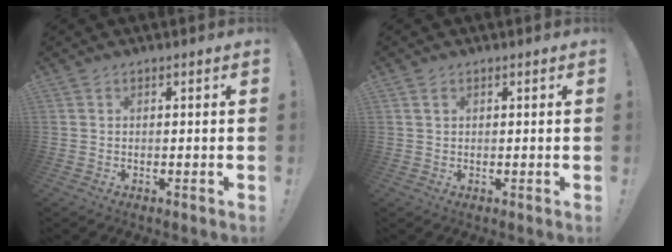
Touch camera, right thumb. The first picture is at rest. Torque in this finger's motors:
{"motor_torque": [-0.12, -0.11, -0.19, 0.03, -0.03]}